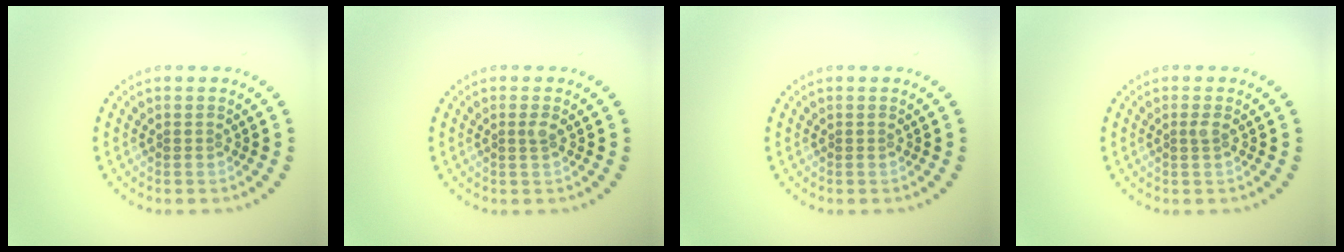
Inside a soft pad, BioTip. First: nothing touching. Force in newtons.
{"total": 0.7, "press": 0.6, "slide": 0.5}
{"total": 0.0}
{"total": 0.6, "press": 0.5, "slide": 0.4}